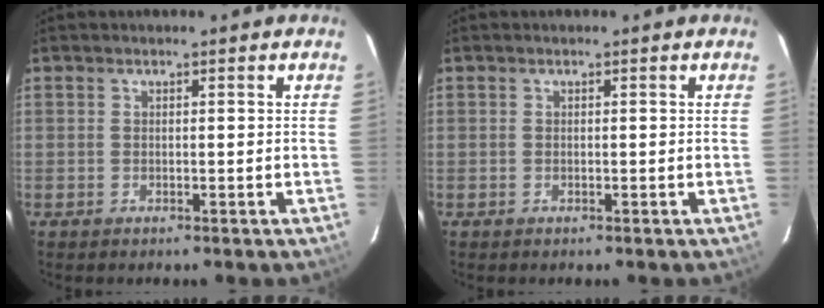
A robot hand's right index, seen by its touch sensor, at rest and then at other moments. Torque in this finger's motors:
{"motor_torque": [0.00, 0.00, 0.00, -0.01]}